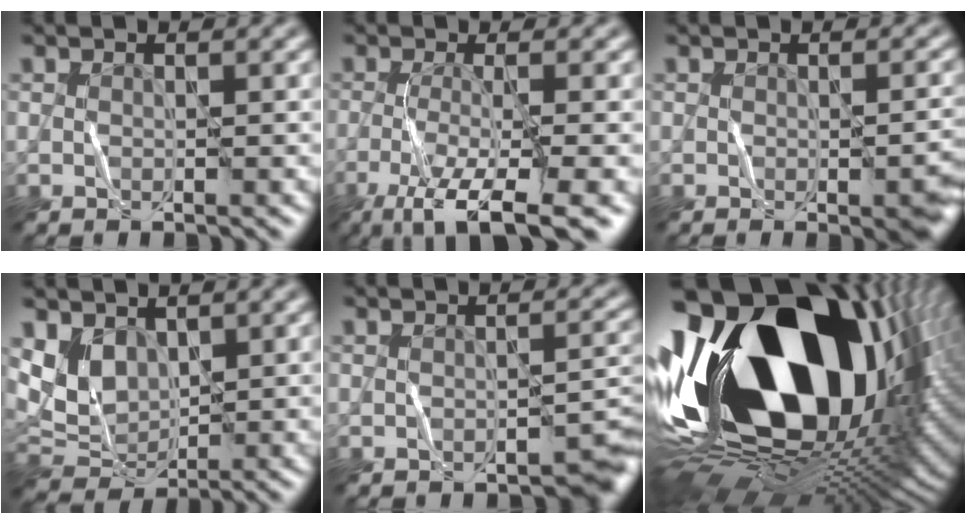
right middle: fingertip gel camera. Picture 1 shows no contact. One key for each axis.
{"total": 7.7, "fx": -4.2, "fy": 1.5, "fz": 6.3, "tx": -0.100, "ty": -0.005, "tz": -0.068}
{"total": 3.1, "fx": -0.9, "fy": 0.7, "fz": 2.9, "tx": -0.026, "ty": 0.009, "tz": 0.002}
{"total": 2.9, "fx": 1.8, "fy": 1.8, "fz": 1.5, "tx": -0.050, "ty": -0.007, "tz": 0.048}
{"total": 2.4, "fx": -1.7, "fy": 0.3, "fz": 1.6, "tx": -0.019, "ty": 0.006, "tz": -0.019}
{"total": 21.4, "fx": 3.8, "fy": 13.3, "fz": 16.3, "tx": -0.346, "ty": -0.017, "tz": 0.084}